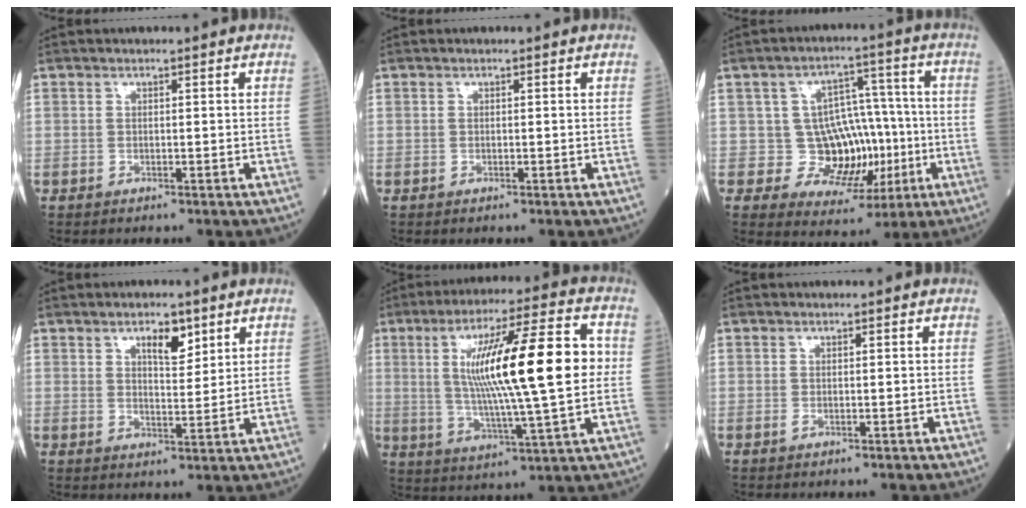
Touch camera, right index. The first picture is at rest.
{"total": 0.0}
{"total": 9.2, "force": [-1.1, 8.2, 4.0], "torque": [-0.039, 0.030, -0.003]}
{"total": 4.6, "force": [2.8, 1.6, 3.3], "torque": [-0.054, 0.000, 0.046]}
{"total": 18.7, "force": [2.1, 1.4, 18.5], "torque": [-0.318, 0.013, 0.031]}
{"total": 0.0}